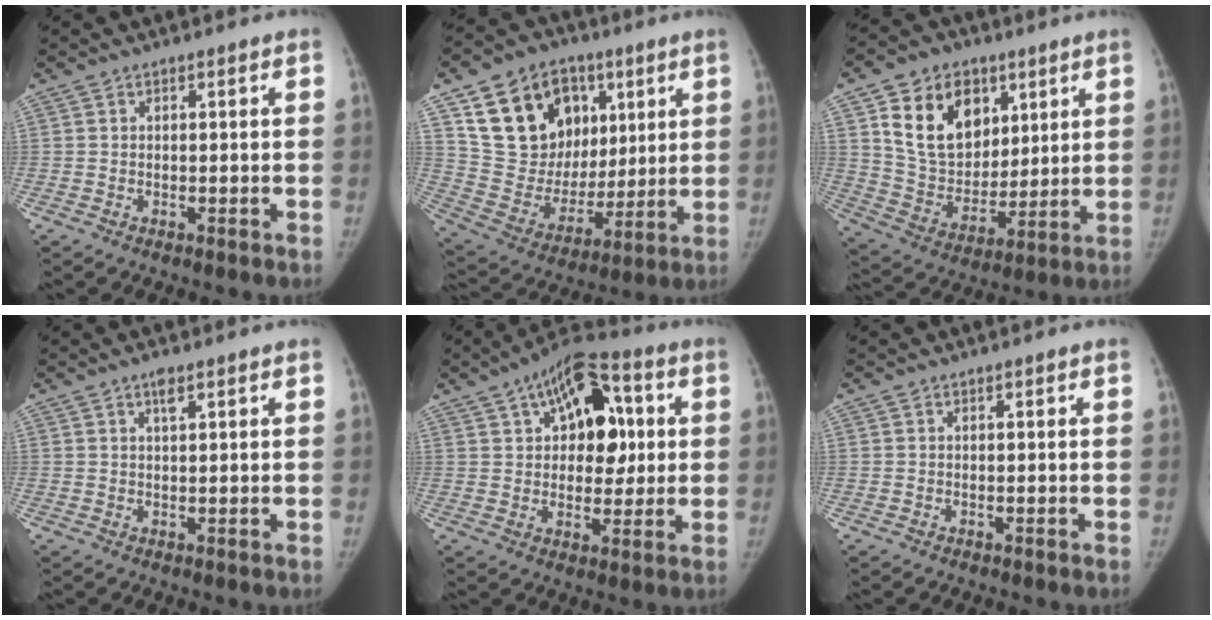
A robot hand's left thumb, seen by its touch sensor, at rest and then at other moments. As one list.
[{"total": 22.9, "force": [9.6, 17.0, 12.0], "torque": [-0.172, -0.006, 0.182]}, {"total": 18.3, "force": [7.9, 13.3, 9.8], "torque": [-0.132, -0.030, 0.151]}, {"total": 2.0, "force": [1.2, 0.6, 1.5], "torque": [-0.025, -0.002, 0.021]}, {"total": 16.6, "force": [4.6, 9.6, 12.8], "torque": [-0.137, 0.014, 0.065]}, {"total": 0.0}]